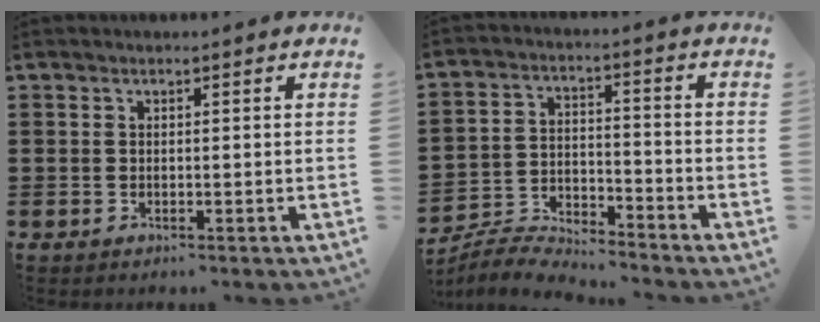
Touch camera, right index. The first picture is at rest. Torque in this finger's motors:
{"motor_torque": [0.00, 2.14, -0.61, -0.21]}